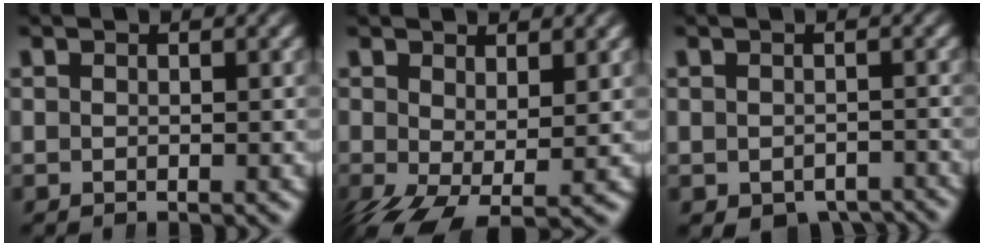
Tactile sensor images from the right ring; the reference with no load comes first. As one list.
[{"total": 4.6, "force": [-1.9, 2.3, 3.5], "torque": [-0.071, -0.036, -0.011]}, {"total": 4.6, "force": [-3.7, 2.3, 1.4], "torque": [-0.008, -0.021, -0.052]}]